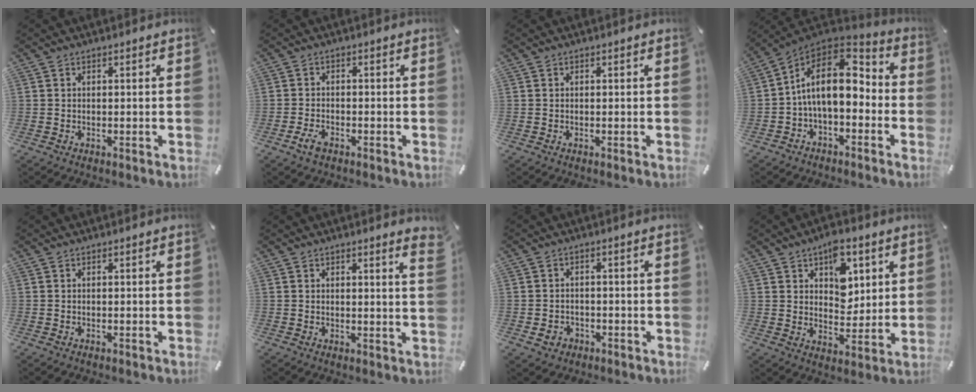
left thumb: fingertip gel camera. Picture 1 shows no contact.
{"total": 2.9, "force": [-1.8, 1.4, 1.7], "torque": [-0.044, 0.002, -0.037]}
{"total": 0.0}
{"total": 15.1, "force": [0.4, 9.2, 12.0], "torque": [-0.227, 0.002, 0.002]}
{"total": 0.0}
{"total": 2.4, "force": [1.7, 0.2, 1.7], "torque": [-0.022, -0.007, 0.027]}
{"total": 3.5, "force": [-1.4, 3.0, 1.2], "torque": [-0.020, 0.006, -0.026]}
{"total": 10.0, "force": [4.8, 6.7, 5.7], "torque": [-0.066, -0.018, 0.080]}